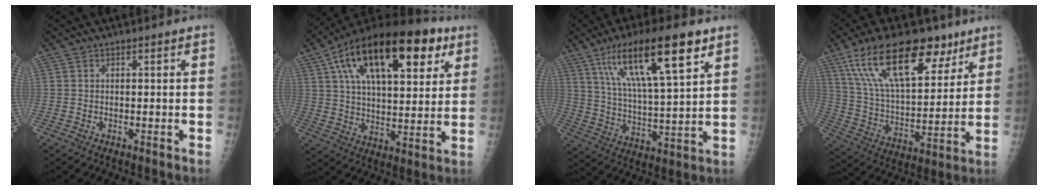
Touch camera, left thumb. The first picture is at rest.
{"total": 25.5, "force": [11.6, 11.8, 19.4], "torque": [-0.296, 0.004, 0.185]}
{"total": 19.0, "force": [10.2, 4.2, 15.4], "torque": [-0.256, -0.027, 0.181]}
{"total": 23.3, "force": [13.6, 10.6, 15.6], "torque": [-0.239, -0.032, 0.242]}